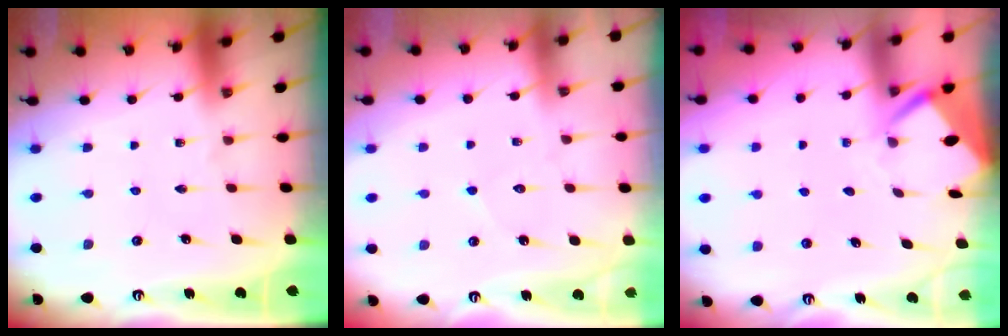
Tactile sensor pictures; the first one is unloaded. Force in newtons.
{"total": 4.8, "press": 4.8, "slide": 0.3}
{"total": 3.9, "press": 3.9, "slide": 0.3}